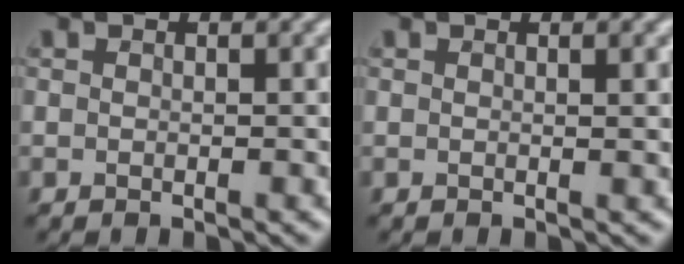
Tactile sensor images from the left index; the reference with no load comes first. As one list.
[{"total": 1.2, "force": [0.4, 0.3, 1.0], "torque": [-0.008, 0.005, 0.004]}]